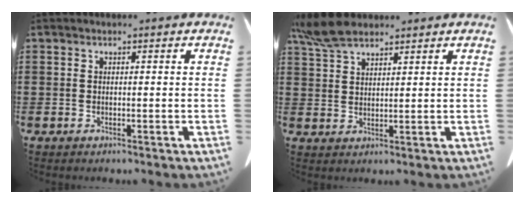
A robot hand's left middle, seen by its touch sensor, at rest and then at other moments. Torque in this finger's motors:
{"motor_torque": [0.26, 0.23, 0.11, 0.09]}